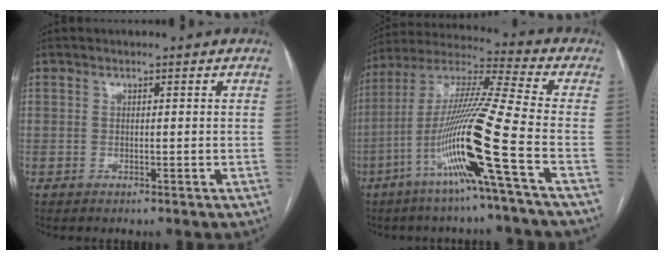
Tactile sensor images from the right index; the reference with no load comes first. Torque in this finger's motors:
{"motor_torque": [2.14, 0.00, 1.05, 0.21]}